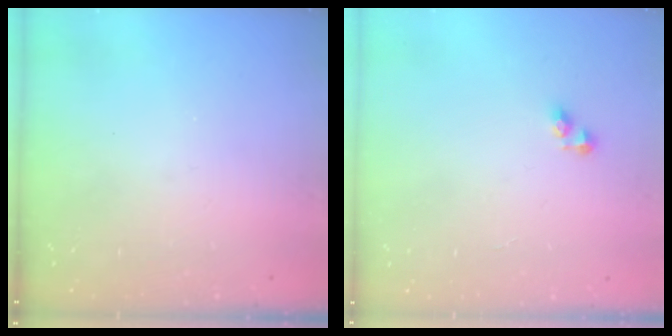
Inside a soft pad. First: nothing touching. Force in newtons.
{"total": 3.1, "press": 3.1, "slide": 0.4}